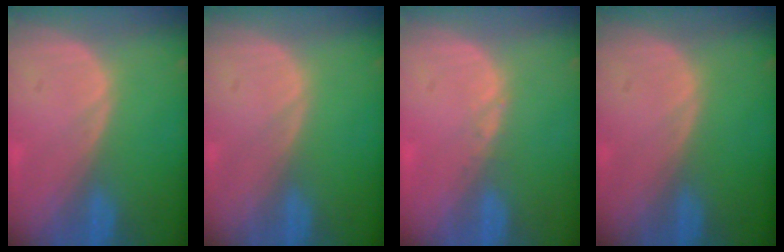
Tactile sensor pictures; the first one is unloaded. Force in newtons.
{"total": 0.0}
{"total": 0.6, "press": 0.5, "slide": 0.3}
{"total": 0.0}